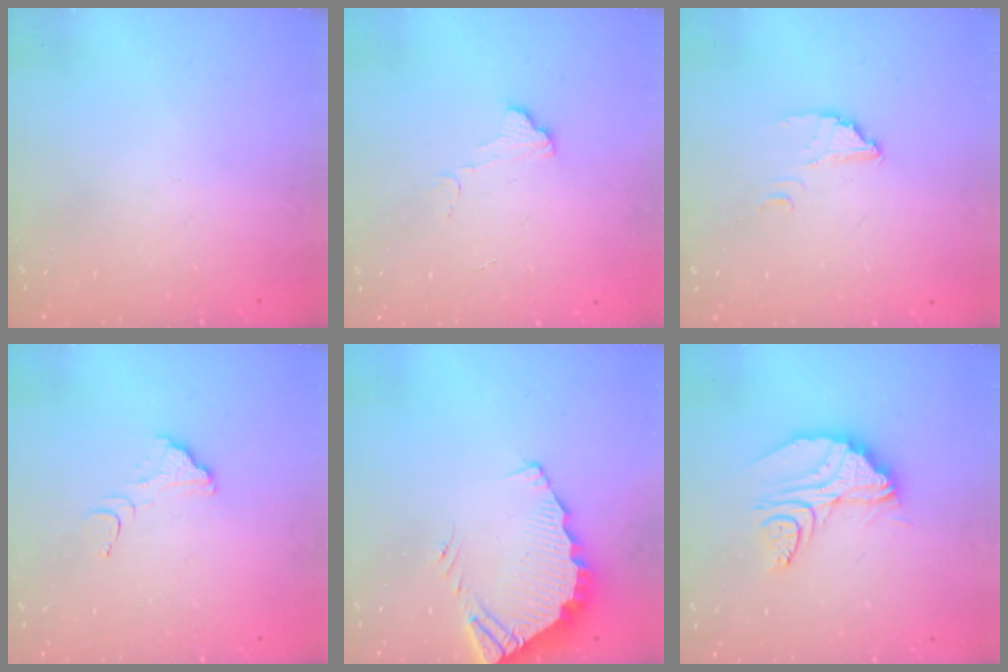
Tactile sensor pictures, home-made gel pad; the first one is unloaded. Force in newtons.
{"total": 5.7, "press": 5.7, "slide": 0.4}
{"total": 2.8, "press": 2.8, "slide": 0.1}
{"total": 2.6, "press": 2.6, "slide": 0.2}
{"total": 4.8, "press": 4.7, "slide": 0.7}
{"total": 12.7, "press": 12.6, "slide": 0.9}